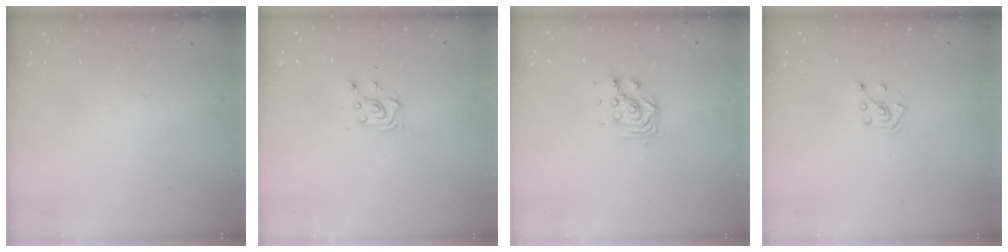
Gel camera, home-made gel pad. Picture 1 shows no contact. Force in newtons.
{"total": 2.8, "press": 2.8, "slide": 0.4}
{"total": 4.2, "press": 4.2, "slide": 0.3}
{"total": 3.8, "press": 3.8, "slide": 0.4}